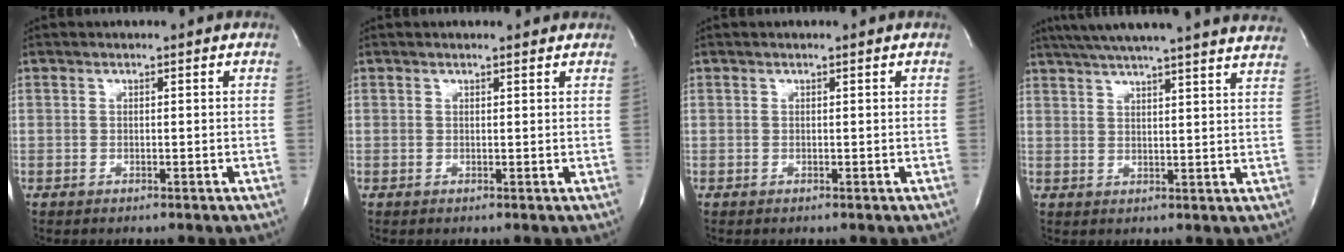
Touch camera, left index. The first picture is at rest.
{"total": 2.1, "force": [2.0, 0.4, 0.6], "torque": [-0.017, 0.006, 0.019]}
{"total": 0.0}
{"total": 26.3, "force": [23.5, 0.6, 11.8], "torque": [-0.198, -0.005, 0.298]}